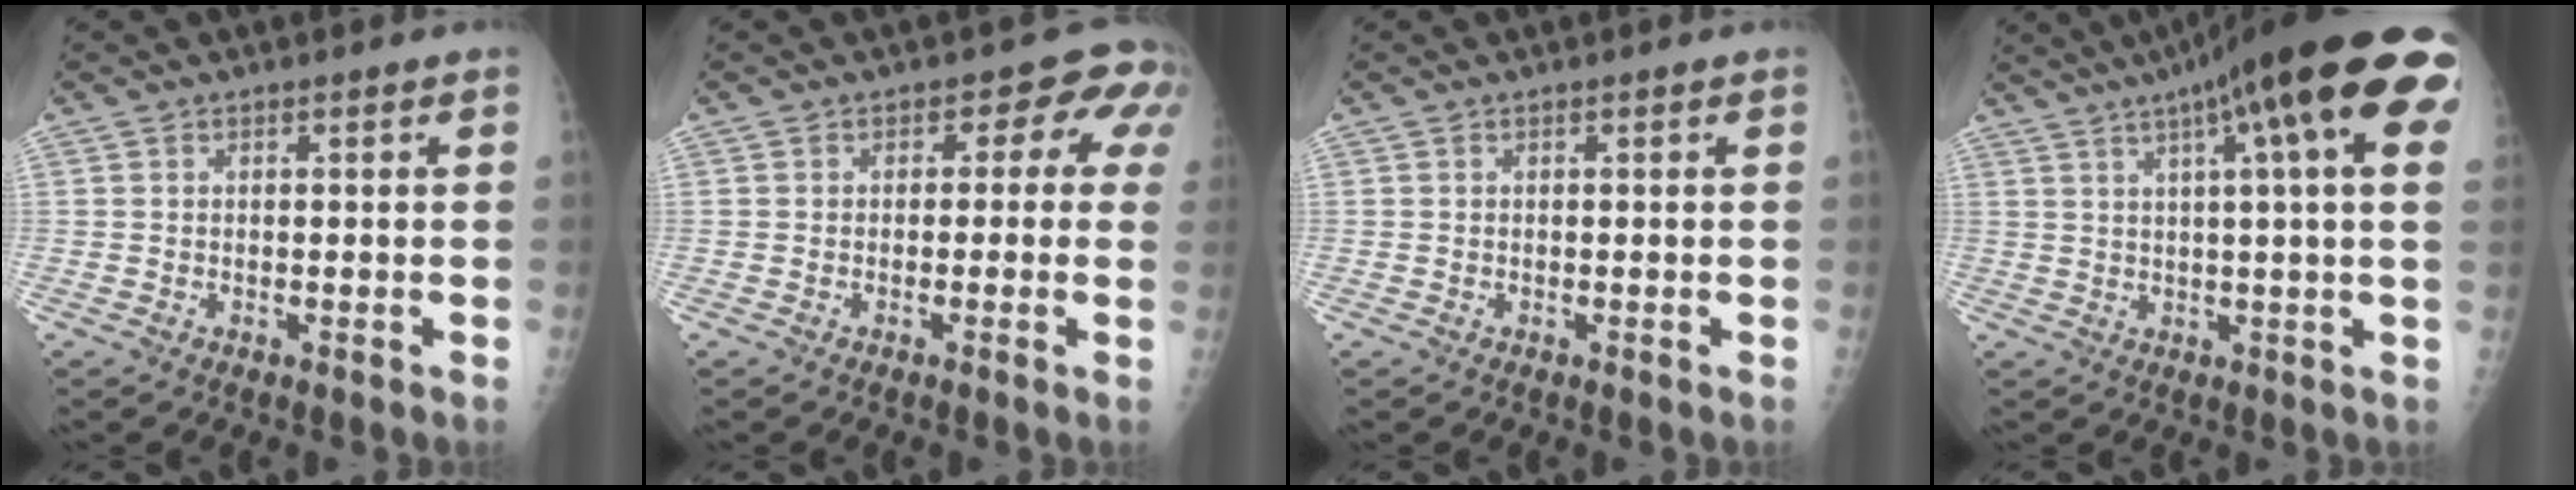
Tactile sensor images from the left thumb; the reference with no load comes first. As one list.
[{"total": 5.2, "force": [0.8, 3.8, 3.4], "torque": [0.012, 0.012, -0.009]}, {"total": 0.0}, {"total": 23.0, "force": [10.5, 3.7, 20.1], "torque": [-0.275, 0.023, 0.135]}]